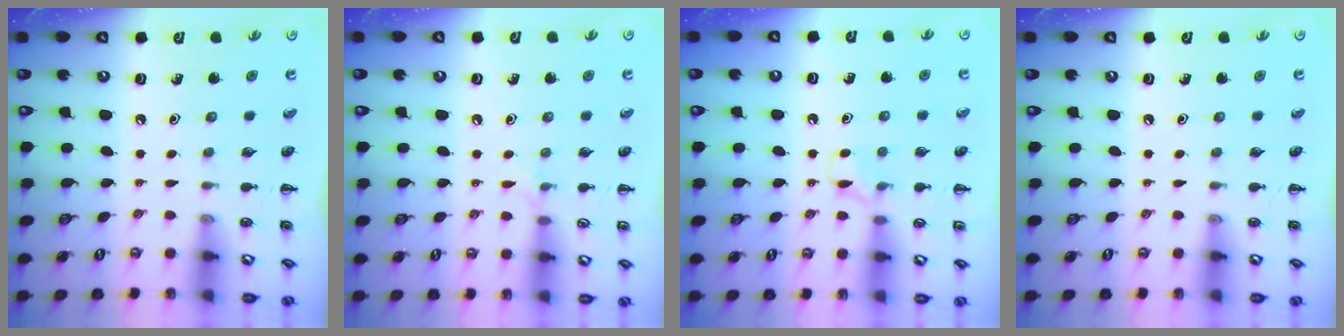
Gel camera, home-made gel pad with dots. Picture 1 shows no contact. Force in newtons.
{"total": 4.0, "press": 3.7, "slide": 1.5}
{"total": 5.3, "press": 5.1, "slide": 1.4}
{"total": 0.0}